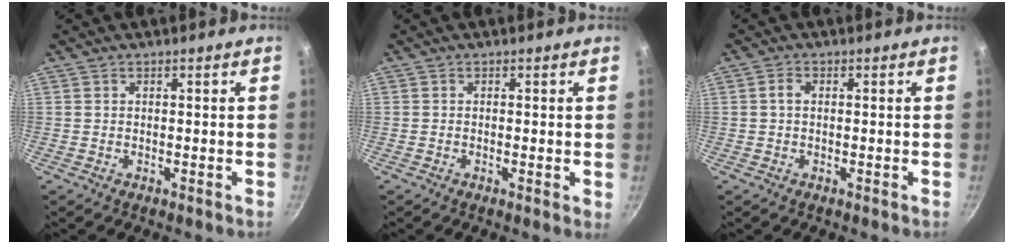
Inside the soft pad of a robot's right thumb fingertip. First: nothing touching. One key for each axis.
{"total": 0.9, "fx": 0.0, "fy": 0.2, "fz": 0.9, "tx": -0.012, "ty": -0.003, "tz": -0.004}
{"total": 1.7, "fx": 0.1, "fy": 1.1, "fz": 1.3, "tx": -0.023, "ty": 0.007, "tz": 0.001}